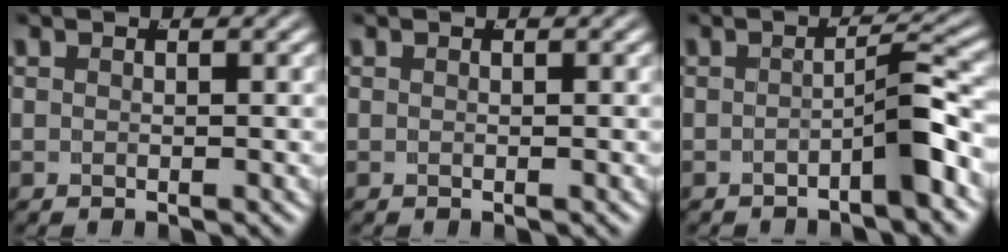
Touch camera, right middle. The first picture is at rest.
{"total": 0.0}
{"total": 3.0, "force": [-1.7, 0.0, 2.5], "torque": [-0.022, 0.011, -0.032]}